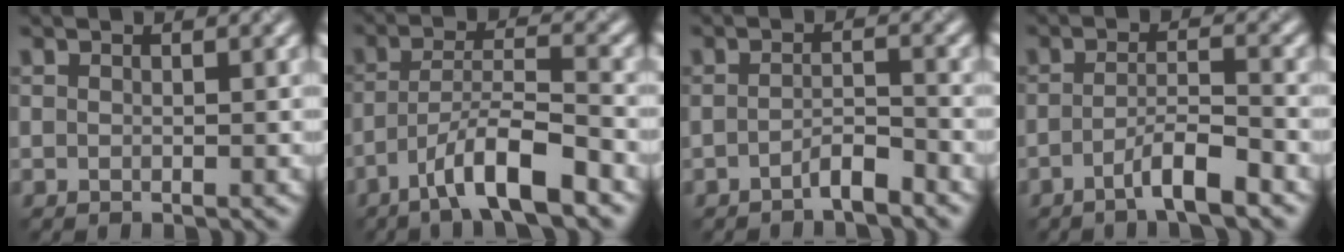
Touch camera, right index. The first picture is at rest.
{"total": 6.6, "force": [-4.1, 1.3, 5.1], "torque": [-0.086, 0.011, -0.074]}
{"total": 2.1, "force": [-1.5, 0.4, 1.3], "torque": [-0.022, 0.008, -0.031]}
{"total": 3.8, "force": [-2.2, 0.6, 3.1], "torque": [-0.051, 0.008, -0.048]}